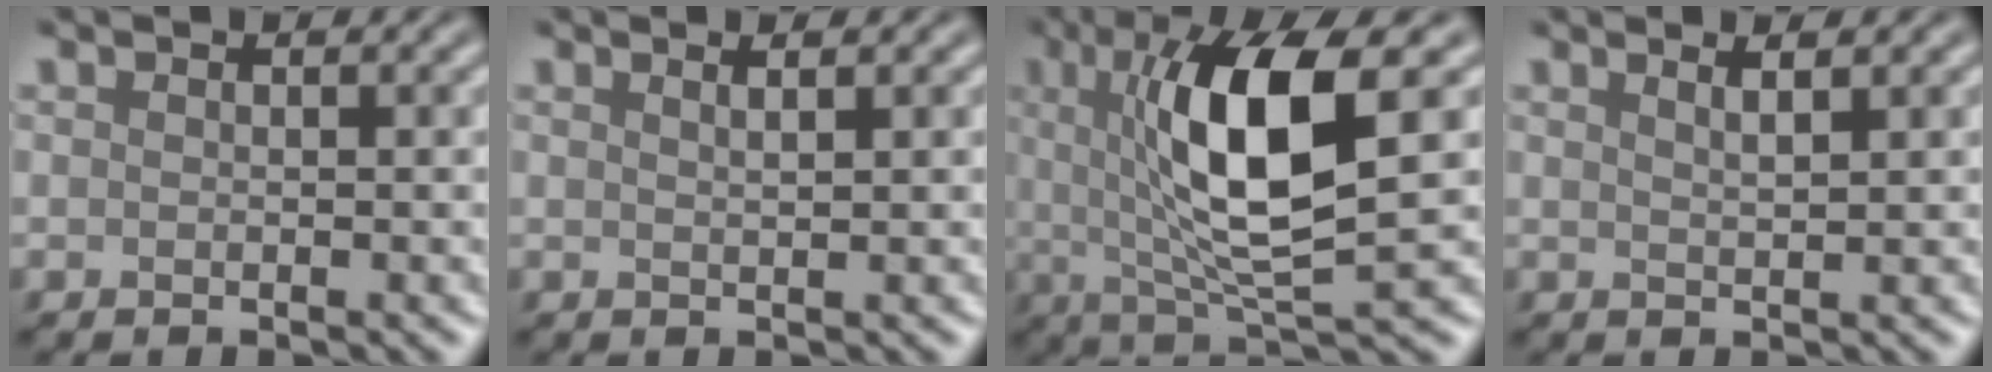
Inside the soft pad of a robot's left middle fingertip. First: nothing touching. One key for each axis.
{"total": 1.7, "fx": 1.0, "fy": 0.6, "fz": 1.2, "tx": -0.004, "ty": 0.003, "tz": 0.001}
{"total": 9.7, "fx": 1.8, "fy": 2.4, "fz": 9.3, "tx": -0.151, "ty": -0.003, "tz": 0.036}
{"total": 2.0, "fx": 1.3, "fy": 0.6, "fz": 1.4, "tx": -0.007, "ty": 0.008, "tz": 0.004}